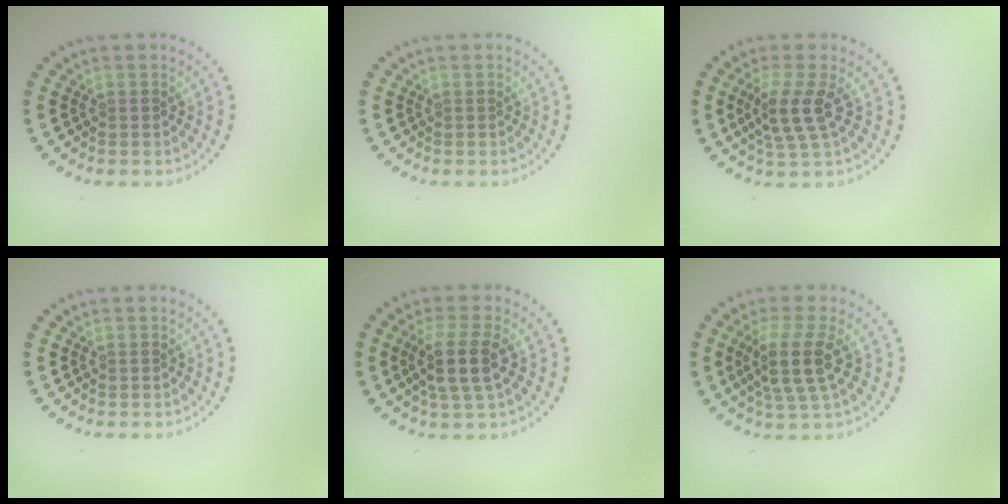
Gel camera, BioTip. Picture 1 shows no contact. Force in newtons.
{"total": 0.0}
{"total": 3.2, "press": 2.8, "slide": 1.6}
{"total": 0.0}
{"total": 3.4, "press": 3.0, "slide": 1.5}
{"total": 3.9, "press": 3.1, "slide": 2.3}